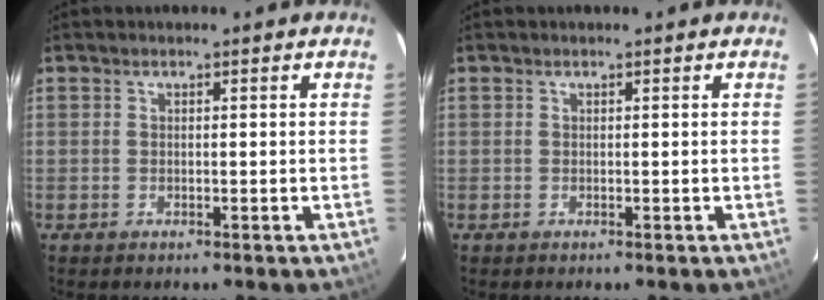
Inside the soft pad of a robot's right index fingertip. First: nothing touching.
{"total": 0.0}